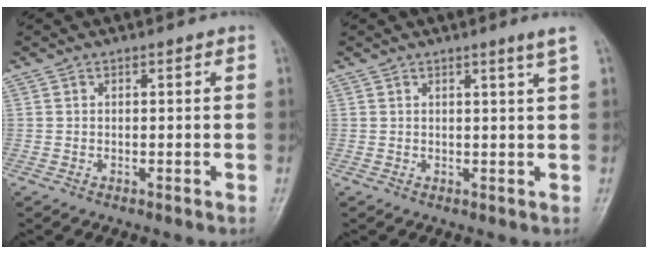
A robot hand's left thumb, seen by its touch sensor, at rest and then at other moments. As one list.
[{"total": 2.4, "force": [1.4, -0.7, 1.8], "torque": [-0.029, -0.015, 0.024]}]